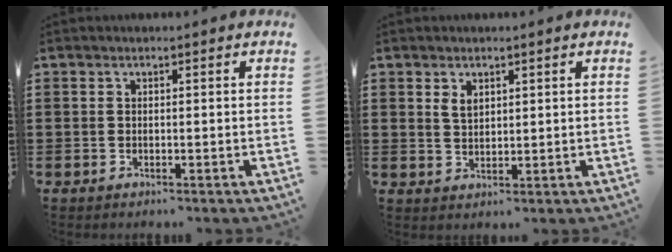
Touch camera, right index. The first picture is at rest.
{"total": 2.2, "force": [1.2, 1.3, 1.2], "torque": [-0.028, 0.004, 0.022]}